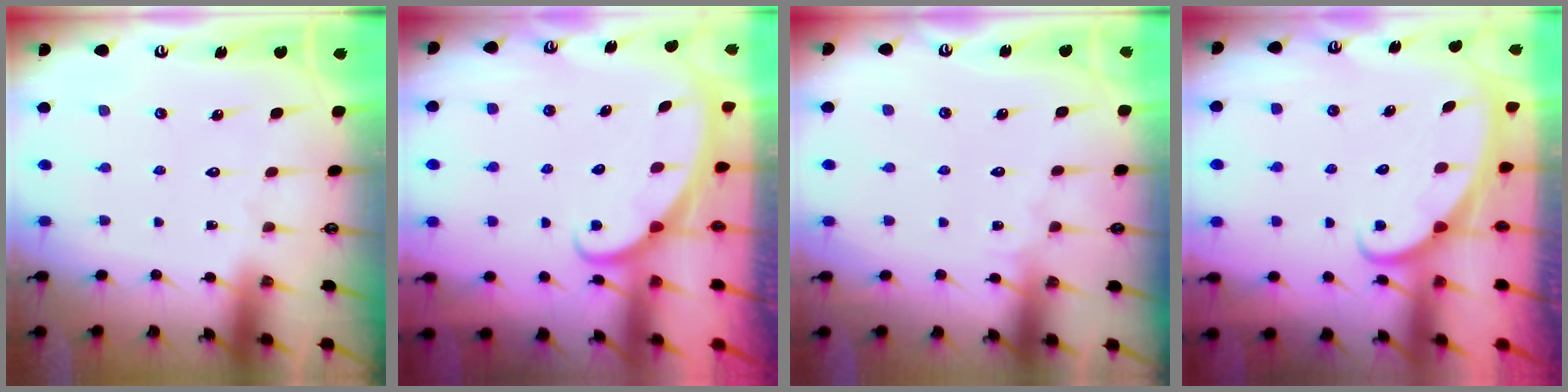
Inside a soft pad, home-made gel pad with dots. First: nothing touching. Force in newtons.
{"total": 2.0, "press": 2.0, "slide": 0.2}
{"total": 2.7, "press": 2.7, "slide": 0.3}
{"total": 2.1, "press": 2.1, "slide": 0.1}